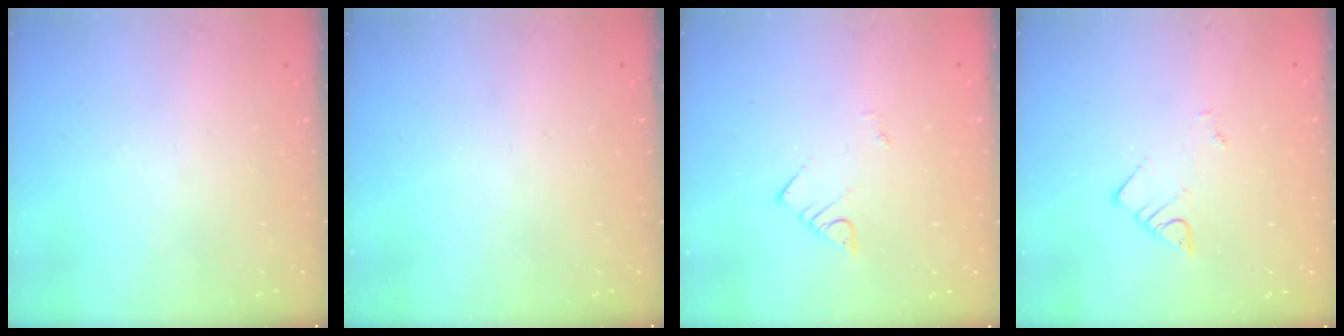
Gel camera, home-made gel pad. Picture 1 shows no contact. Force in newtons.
{"total": 0.0}
{"total": 2.8, "press": 2.8, "slide": 0.2}
{"total": 1.9, "press": 1.8, "slide": 0.4}